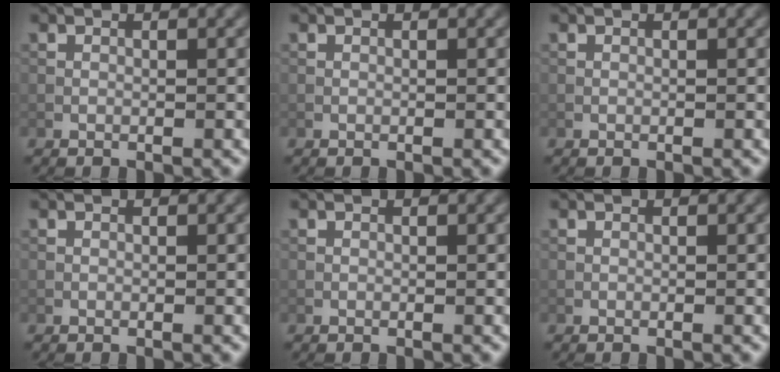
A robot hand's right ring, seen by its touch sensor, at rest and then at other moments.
{"total": 0.0}
{"total": 0.0}
{"total": 0.0}
{"total": 0.0}
{"total": 0.0}